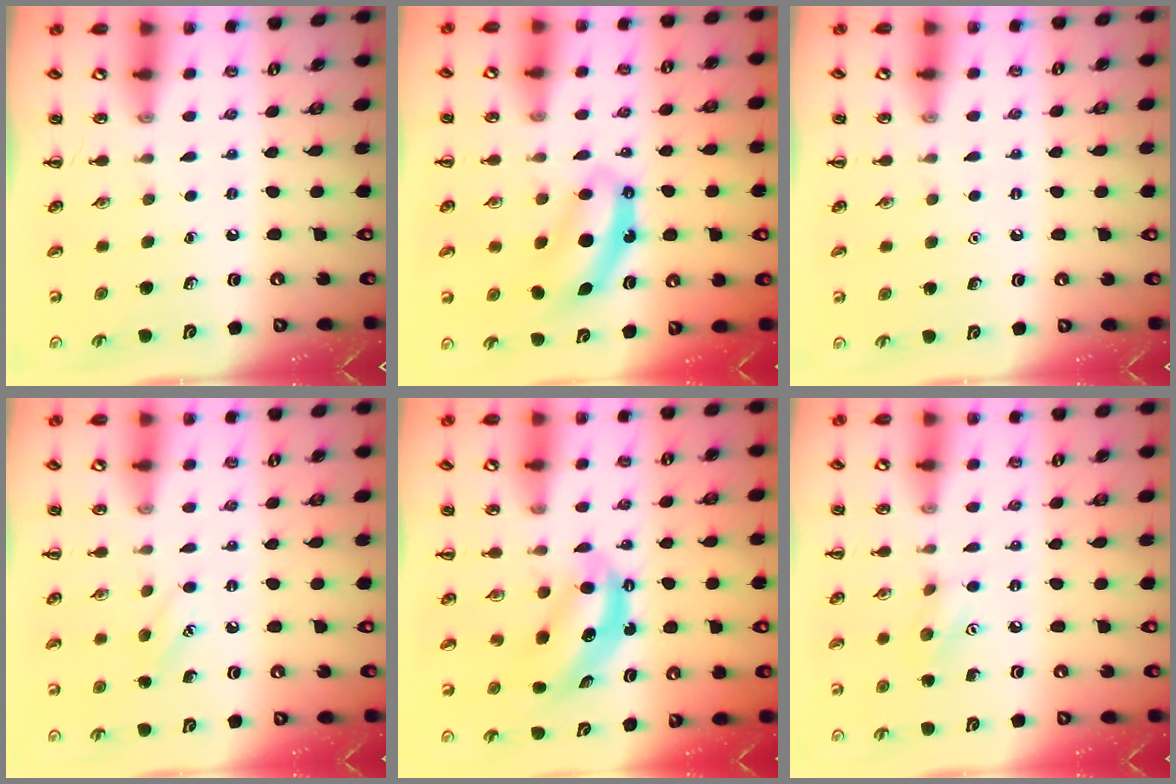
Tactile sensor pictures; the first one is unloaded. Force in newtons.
{"total": 6.8, "press": 6.7, "slide": 0.5}
{"total": 1.6, "press": 1.6, "slide": 0.1}
{"total": 6.5, "press": 6.3, "slide": 1.8}
{"total": 6.2, "press": 6.2, "slide": 0.4}
{"total": 7.3, "press": 7.1, "slide": 1.6}